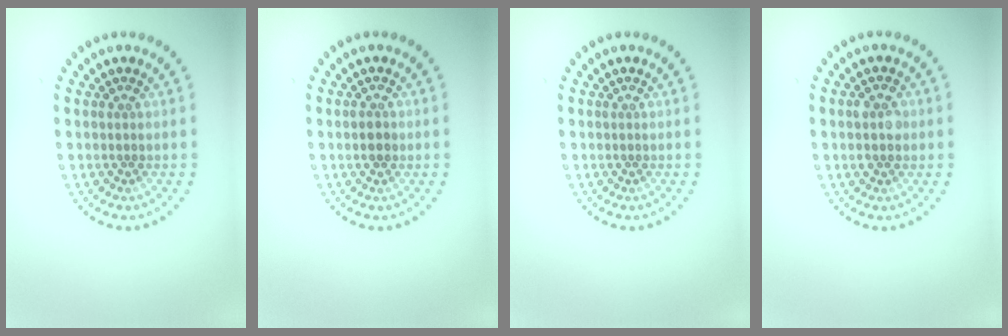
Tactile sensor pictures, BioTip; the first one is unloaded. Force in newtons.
{"total": 1.2, "press": 1.2, "slide": 0.3}
{"total": 0.0}
{"total": 2.5, "press": 2.5, "slide": 0.1}